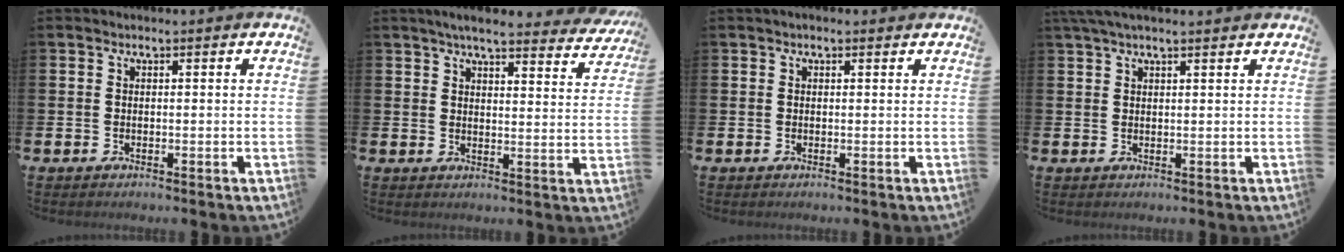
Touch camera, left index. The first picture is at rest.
{"total": 5.0, "force": [4.5, 0.6, 1.9], "torque": [-0.040, -0.028, 0.074]}
{"total": 0.8, "force": [0.5, 0.5, 0.3], "torque": [-0.003, 0.005, 0.007]}
{"total": 3.0, "force": [2.5, 0.4, 1.7], "torque": [-0.036, 0.000, 0.045]}